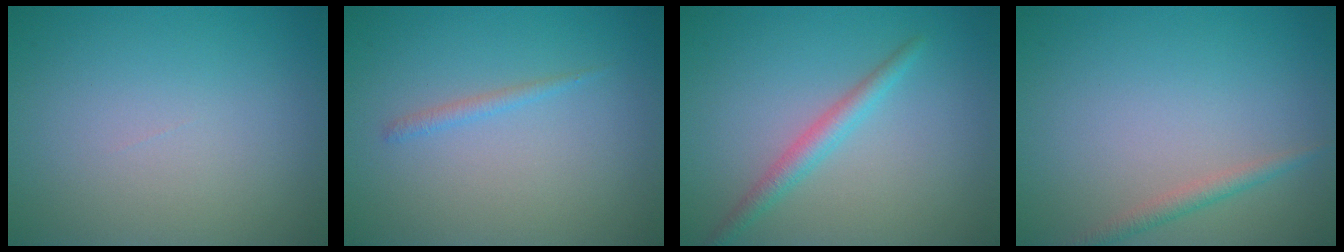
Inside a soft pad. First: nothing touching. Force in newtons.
{"total": 0.9, "press": 0.9, "slide": 0.1}
{"total": 2.2, "press": 2.2, "slide": 0.1}
{"total": 1.5, "press": 1.5, "slide": 0.0}